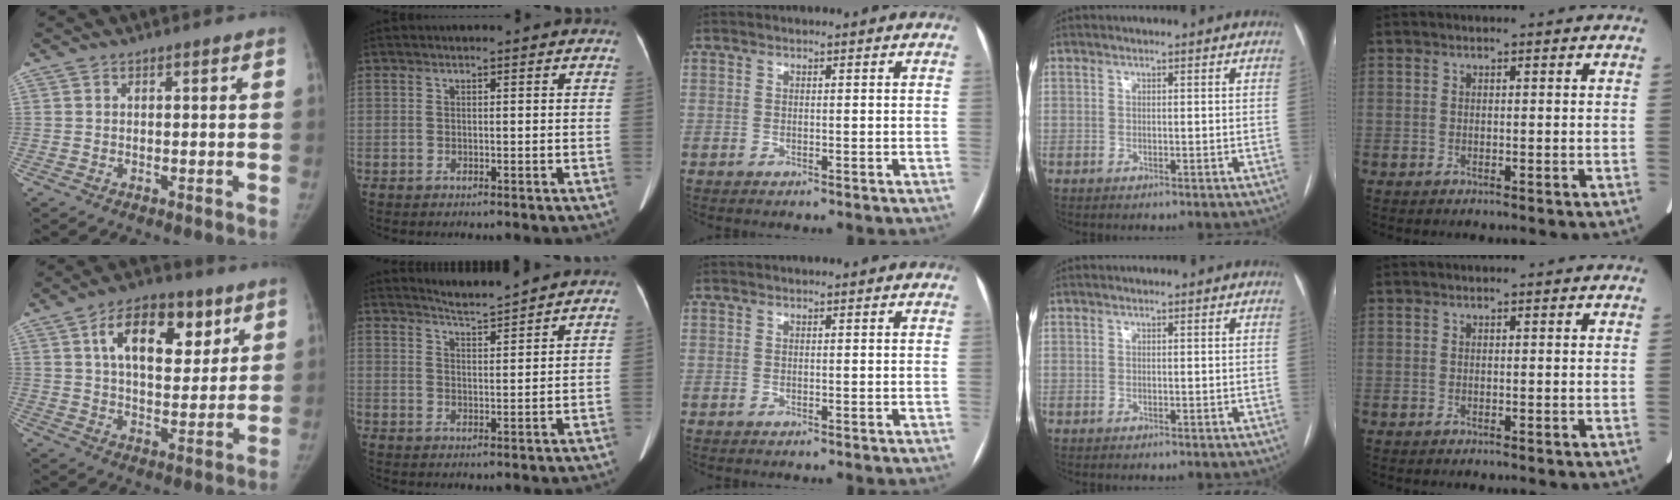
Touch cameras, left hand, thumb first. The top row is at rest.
{"thumb": {"total": 15.6, "force": [6.7, 8.6, 11.1], "torque": [-0.132, -0.016, 0.111]}, "index": {"total": 4.3, "force": [4.2, -1.0, 0.4], "torque": [-0.016, -0.006, 0.074]}}